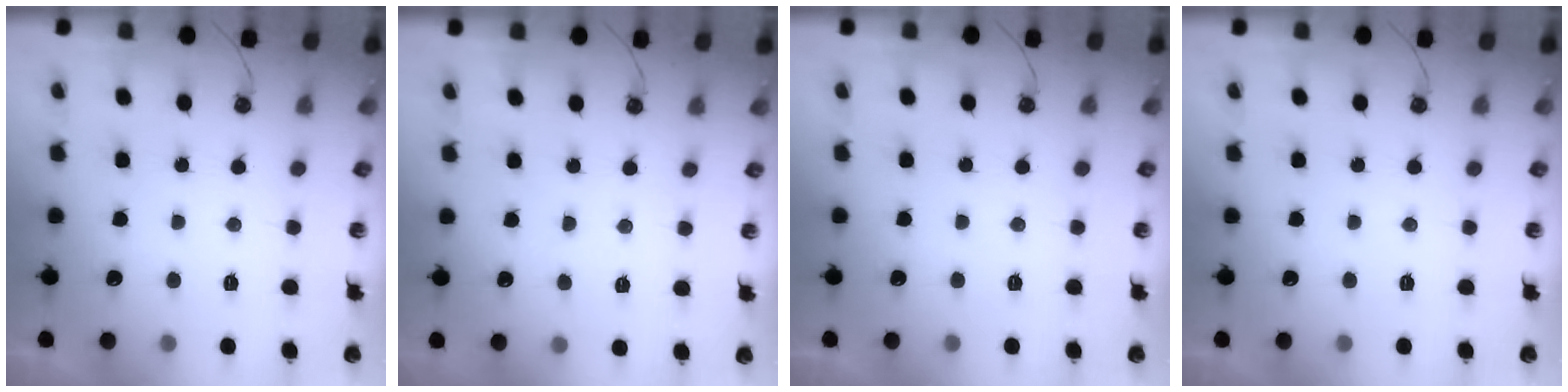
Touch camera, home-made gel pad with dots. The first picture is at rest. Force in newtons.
{"total": 3.6, "press": 3.6, "slide": 0.6}
{"total": 0.0}
{"total": 0.0}